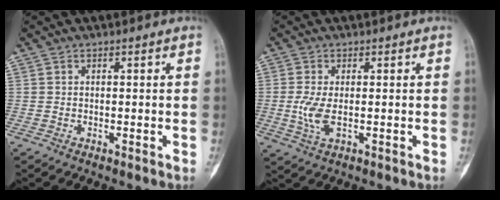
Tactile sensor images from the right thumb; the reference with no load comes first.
{"total": 6.5, "force": [-0.6, 2.8, 5.8], "torque": [-0.142, -0.012, -0.009]}